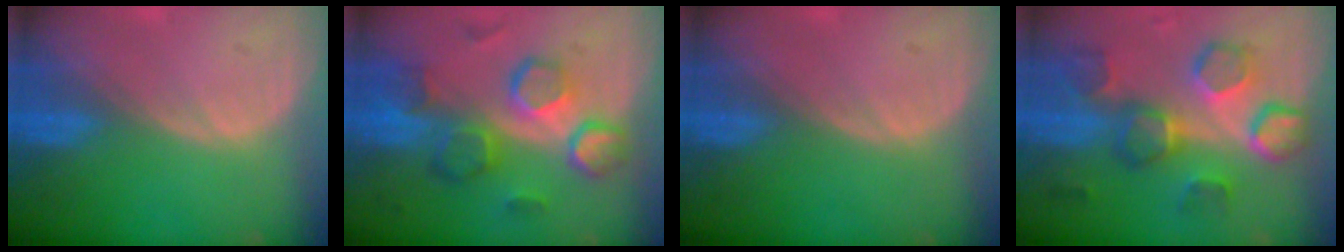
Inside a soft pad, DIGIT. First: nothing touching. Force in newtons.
{"total": 10.5, "press": 9.2, "slide": 5.1}
{"total": 0.0}
{"total": 9.0, "press": 9.0, "slide": 0.3}